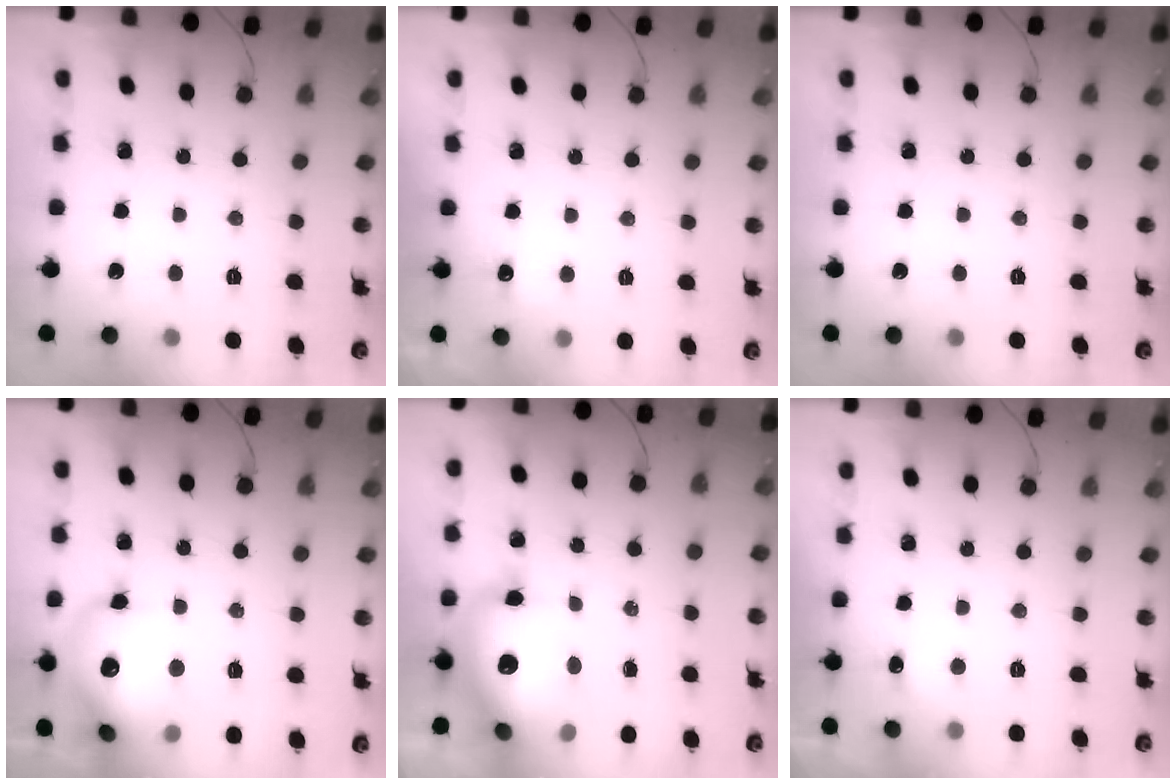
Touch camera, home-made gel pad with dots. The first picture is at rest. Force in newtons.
{"total": 3.9, "press": 3.7, "slide": 1.3}
{"total": 0.0}
{"total": 17.4, "press": 17.3, "slide": 2.0}
{"total": 18.3, "press": 17.8, "slide": 4.1}
{"total": 3.7, "press": 3.3, "slide": 1.6}